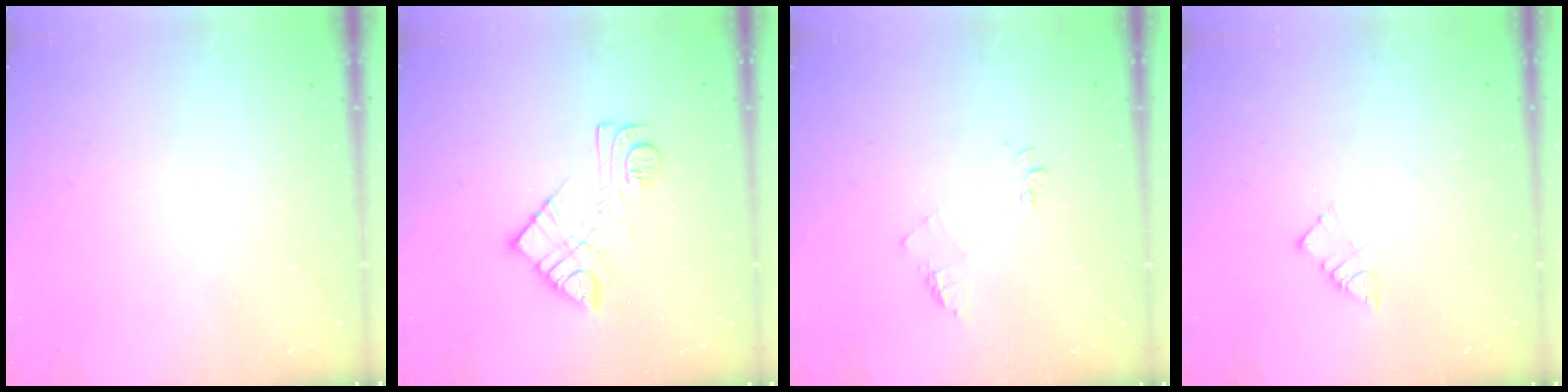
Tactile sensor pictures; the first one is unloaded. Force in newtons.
{"total": 12.1, "press": 12.0, "slide": 0.8}
{"total": 5.9, "press": 5.9, "slide": 0.6}
{"total": 3.9, "press": 3.9, "slide": 0.4}